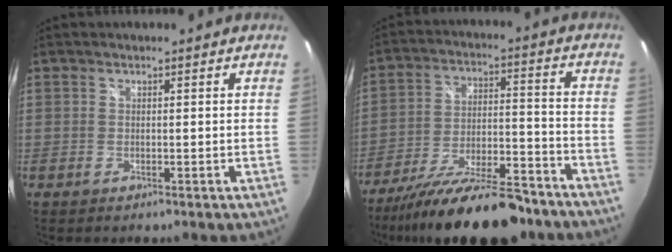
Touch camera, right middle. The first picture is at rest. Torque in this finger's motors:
{"motor_torque": [1.30, -0.84, 0.39, 0.21]}